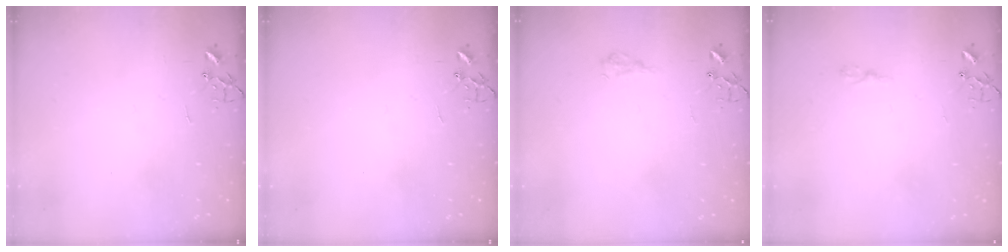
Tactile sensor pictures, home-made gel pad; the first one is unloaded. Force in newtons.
{"total": 0.0}
{"total": 6.6, "press": 6.5, "slide": 0.9}
{"total": 3.6, "press": 3.6, "slide": 0.4}